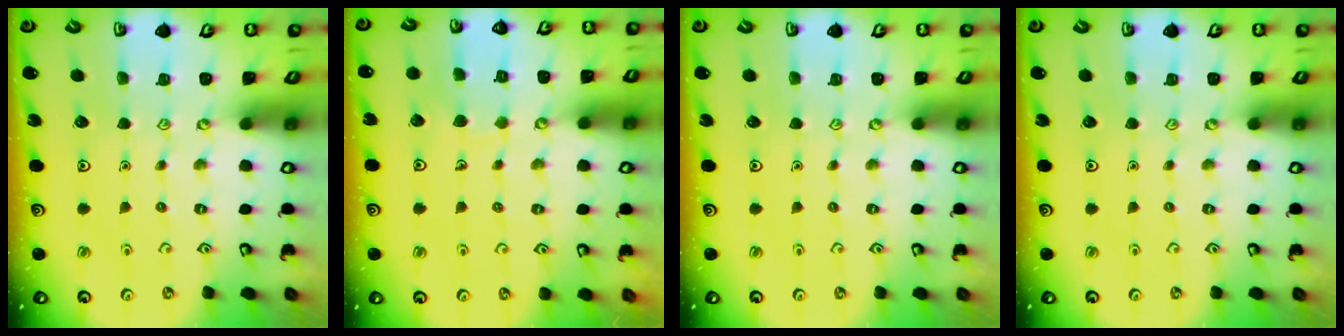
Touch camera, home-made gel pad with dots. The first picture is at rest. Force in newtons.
{"total": 5.6, "press": 5.6, "slide": 0.4}
{"total": 0.0}
{"total": 0.0}